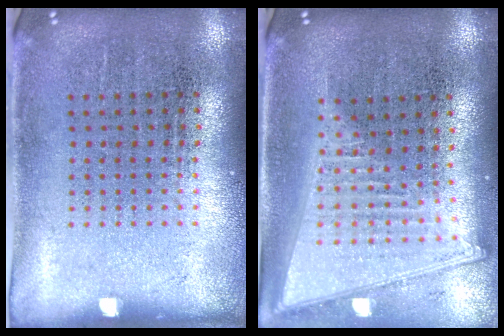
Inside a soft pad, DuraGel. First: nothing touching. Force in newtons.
{"total": 2.1, "press": 1.8, "slide": 1.2}